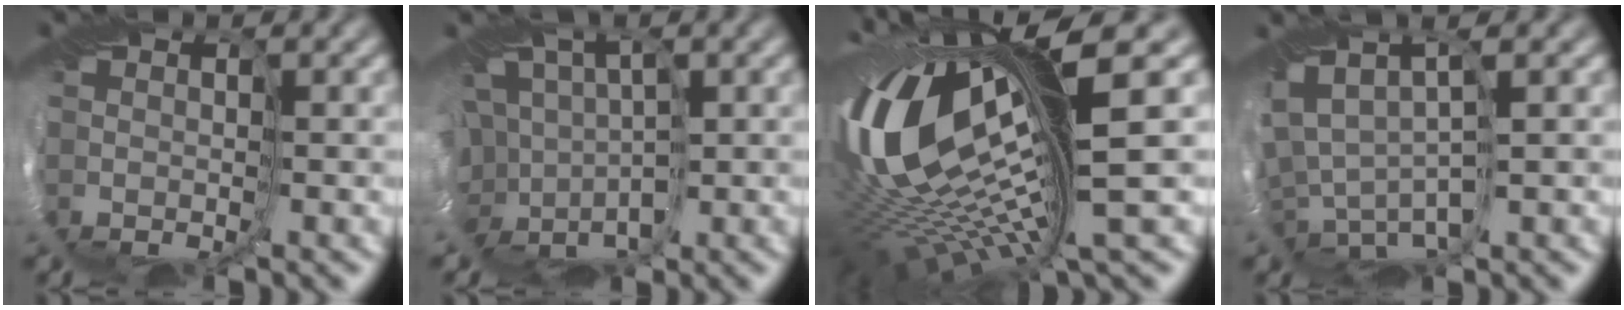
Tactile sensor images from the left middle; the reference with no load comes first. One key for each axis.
{"total": 8.0, "fx": -0.8, "fy": 6.4, "fz": 4.7, "tx": -0.085, "ty": 0.016, "tz": -0.035}
{"total": 15.2, "fx": 1.2, "fy": 4.2, "fz": 14.5, "tx": -0.297, "ty": -0.018, "tz": 0.042}
{"total": 3.0, "fx": 0.6, "fy": 1.0, "fz": 2.8, "tx": -0.076, "ty": 0.011, "tz": 0.027}